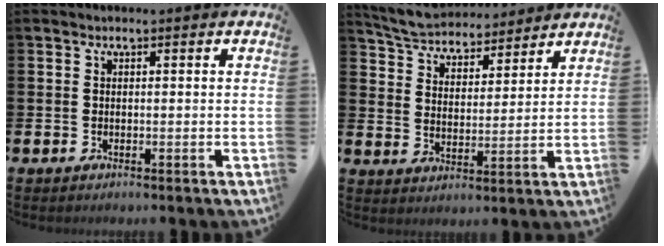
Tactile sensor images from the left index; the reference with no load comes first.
{"total": 5.7, "force": [5.6, 1.2, 0.5], "torque": [-0.037, -0.036, 0.097]}